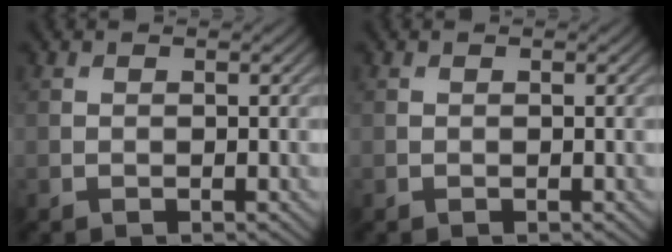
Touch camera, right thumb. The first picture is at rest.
{"total": 0.0}